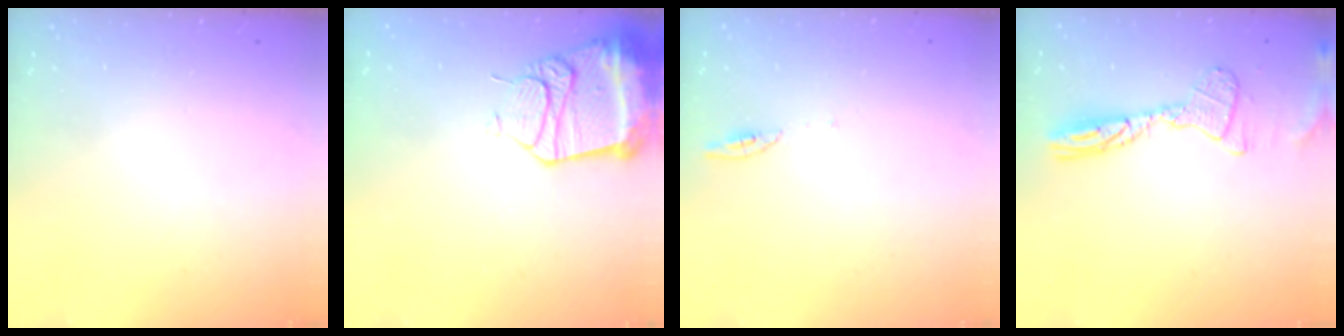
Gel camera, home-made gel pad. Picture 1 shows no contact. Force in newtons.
{"total": 14.5, "press": 14.4, "slide": 1.7}
{"total": 3.8, "press": 3.7, "slide": 0.4}
{"total": 12.1, "press": 12.0, "slide": 0.9}